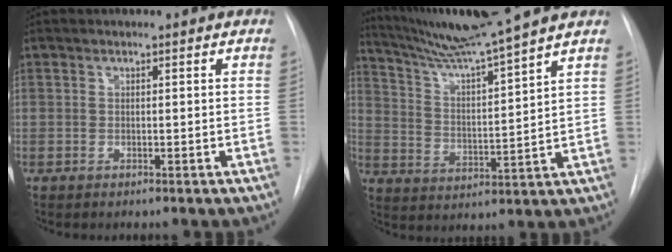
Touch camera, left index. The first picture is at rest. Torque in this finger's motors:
{"motor_torque": [0.23, -0.50, 0.20, 0.06]}